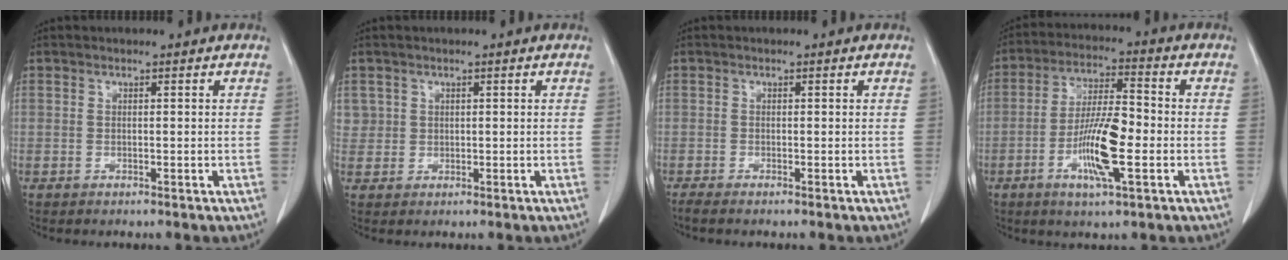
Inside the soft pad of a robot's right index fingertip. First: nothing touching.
{"total": 2.0, "force": [0.8, 1.9, 0.0], "torque": [0.015, 0.003, 0.010]}
{"total": 1.9, "force": [-1.5, 0.0, 1.1], "torque": [-0.017, -0.005, -0.024]}
{"total": 10.6, "force": [-3.1, 1.7, 10.0], "torque": [-0.190, -0.003, -0.059]}